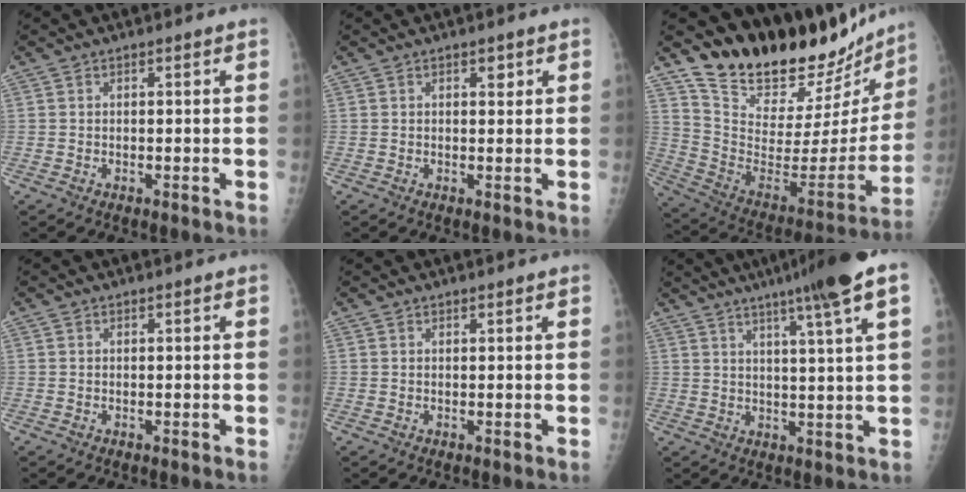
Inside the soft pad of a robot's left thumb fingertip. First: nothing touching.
{"total": 1.5, "force": [0.9, 0.7, 0.9], "torque": [-0.002, -0.004, 0.012]}
{"total": 27.1, "force": [24.5, 7.7, 8.8], "torque": [-0.113, -0.164, 0.367]}
{"total": 0.0}
{"total": 0.8, "force": [0.8, 0.1, 0.1], "torque": [0.000, -0.005, 0.012]}
{"total": 12.7, "force": [7.6, -0.5, 10.1], "torque": [-0.151, -0.012, 0.102]}